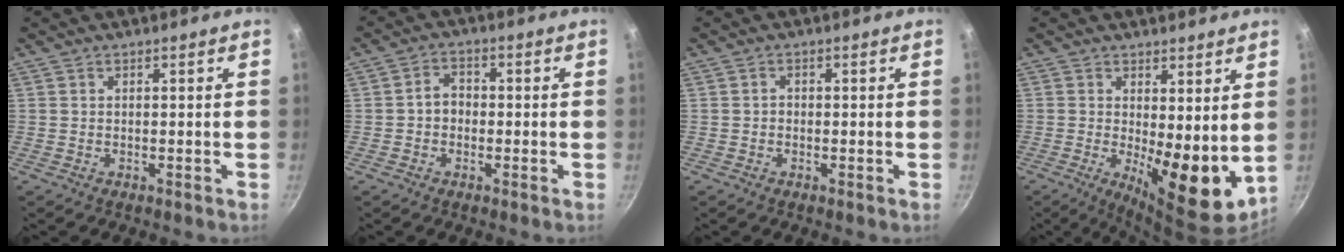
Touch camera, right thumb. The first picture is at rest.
{"total": 3.7, "force": [-0.5, 3.0, 2.1], "torque": [-0.016, 0.014, -0.014]}
{"total": 0.9, "force": [-0.2, 0.8, 0.4], "torque": [-0.006, 0.003, -0.004]}
{"total": 10.9, "force": [0.7, 3.8, 10.2], "torque": [-0.132, -0.031, 0.017]}